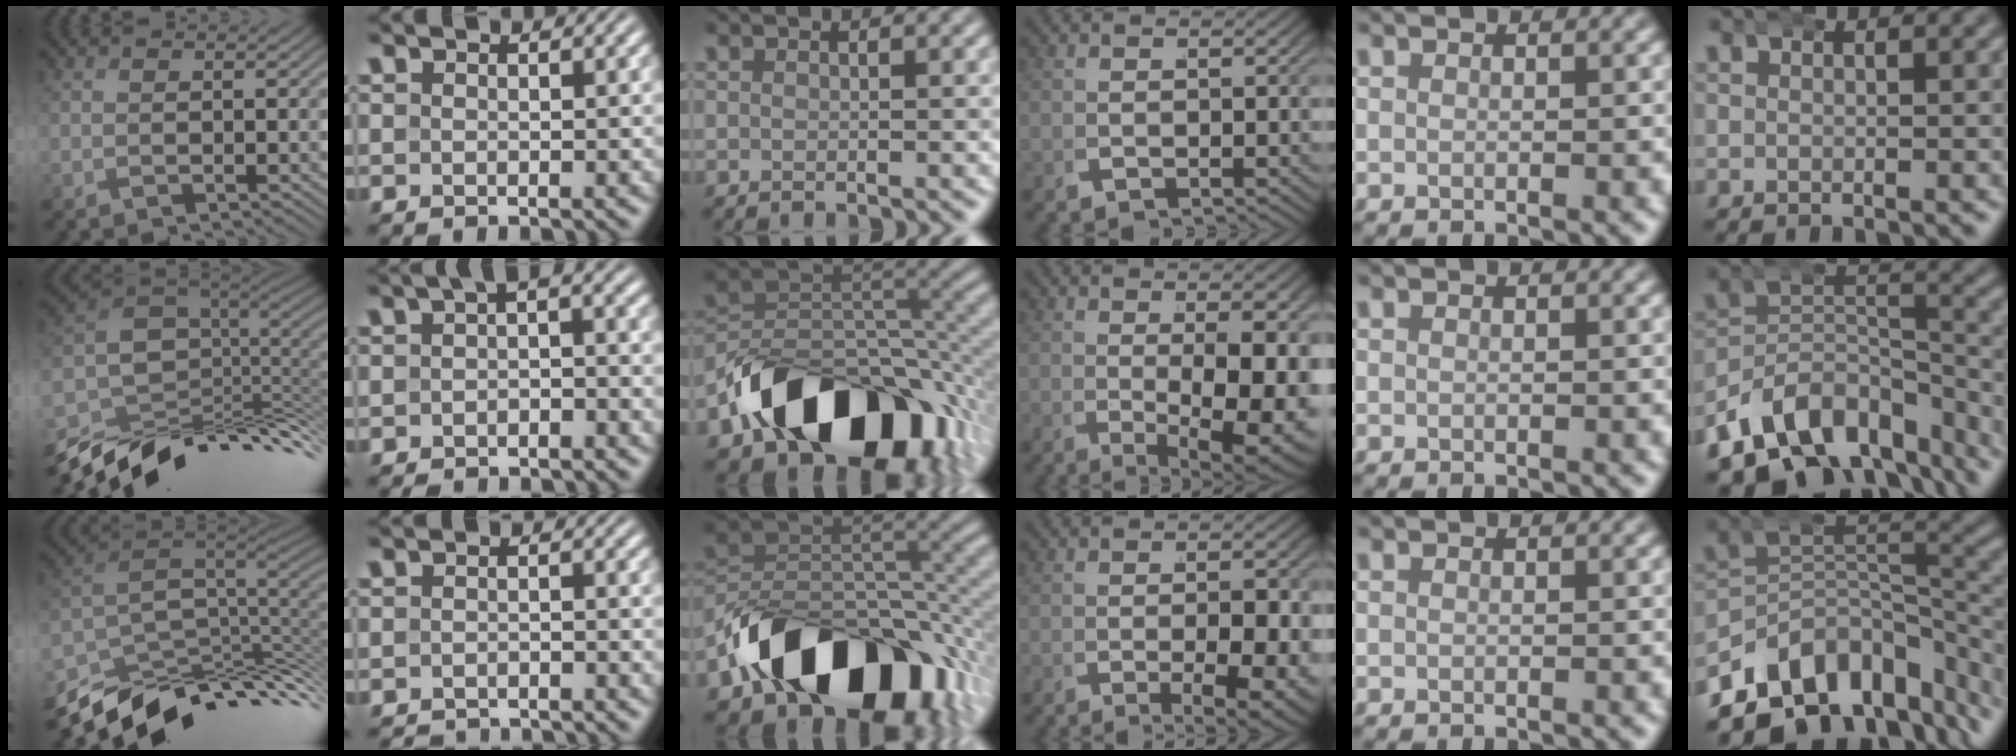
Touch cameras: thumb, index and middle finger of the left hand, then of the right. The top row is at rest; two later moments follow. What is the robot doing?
{"motion": "wrap", "object": "arm wrap"}